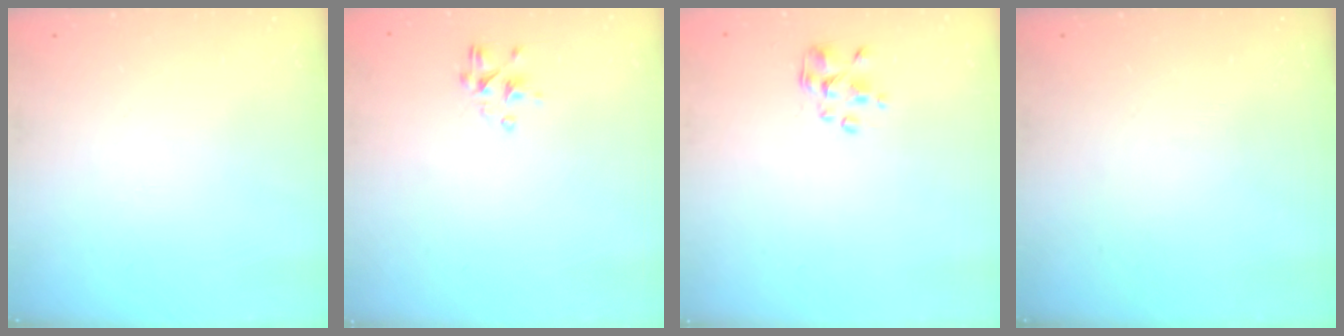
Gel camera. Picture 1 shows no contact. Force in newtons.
{"total": 2.3, "press": 2.1, "slide": 0.7}
{"total": 2.3, "press": 2.1, "slide": 0.7}
{"total": 0.0}